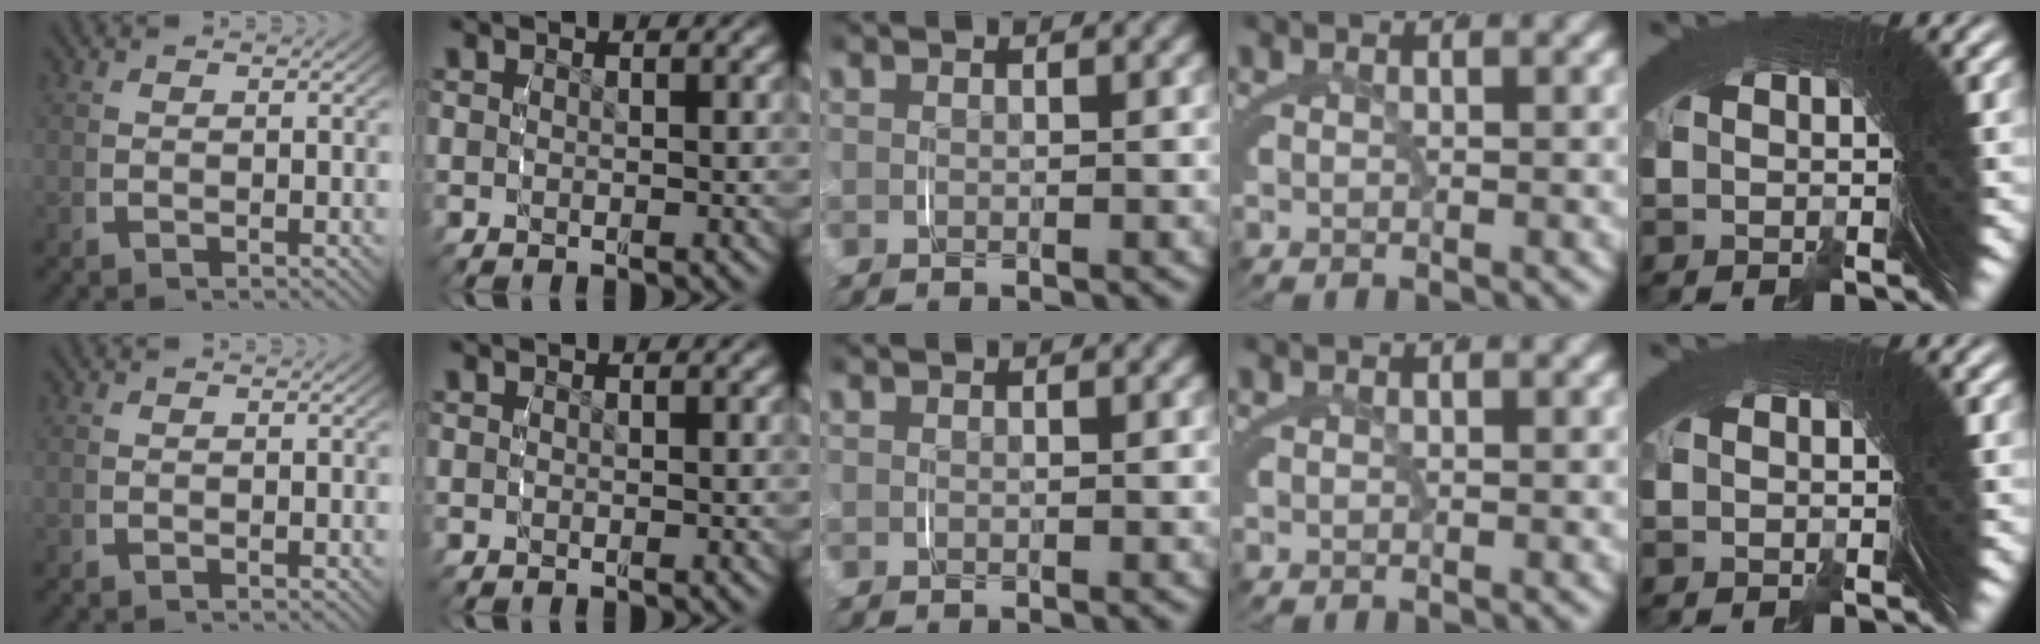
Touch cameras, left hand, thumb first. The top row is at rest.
{}